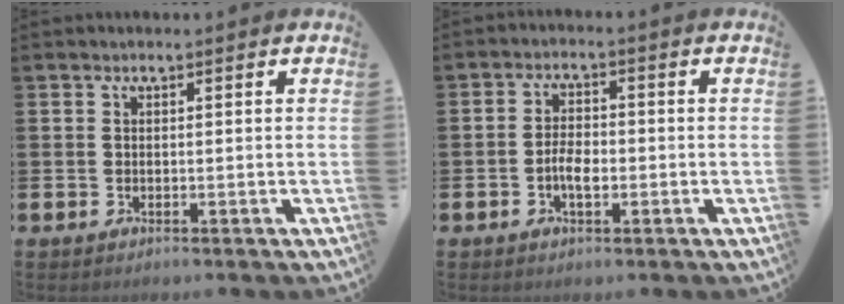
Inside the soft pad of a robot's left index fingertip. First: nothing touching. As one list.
[{"total": 3.2, "force": [-0.9, 1.6, 2.7], "torque": [-0.044, 0.004, -0.019]}]